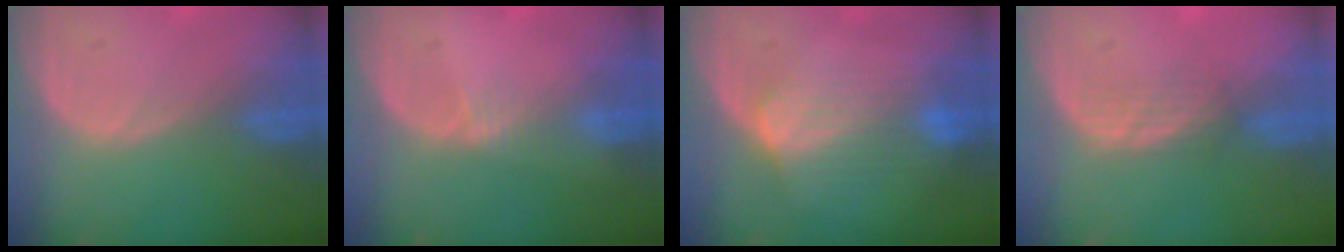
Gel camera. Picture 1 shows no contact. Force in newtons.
{"total": 1.3, "press": 1.1, "slide": 0.8}
{"total": 7.2, "press": 6.5, "slide": 3.1}
{"total": 2.4, "press": 2.4, "slide": 0.5}